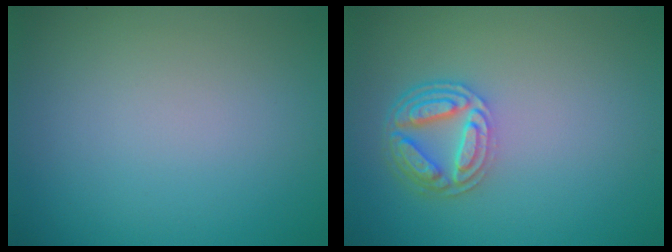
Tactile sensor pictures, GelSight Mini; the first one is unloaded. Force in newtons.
{"total": 4.3, "press": 3.4, "slide": 2.7}